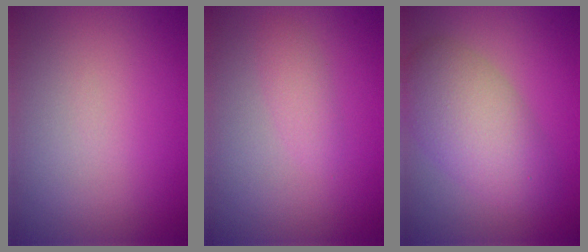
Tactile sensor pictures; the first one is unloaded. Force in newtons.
{"total": 1.4, "press": 1.4, "slide": 0.0}
{"total": 6.0, "press": 6.0, "slide": 0.1}